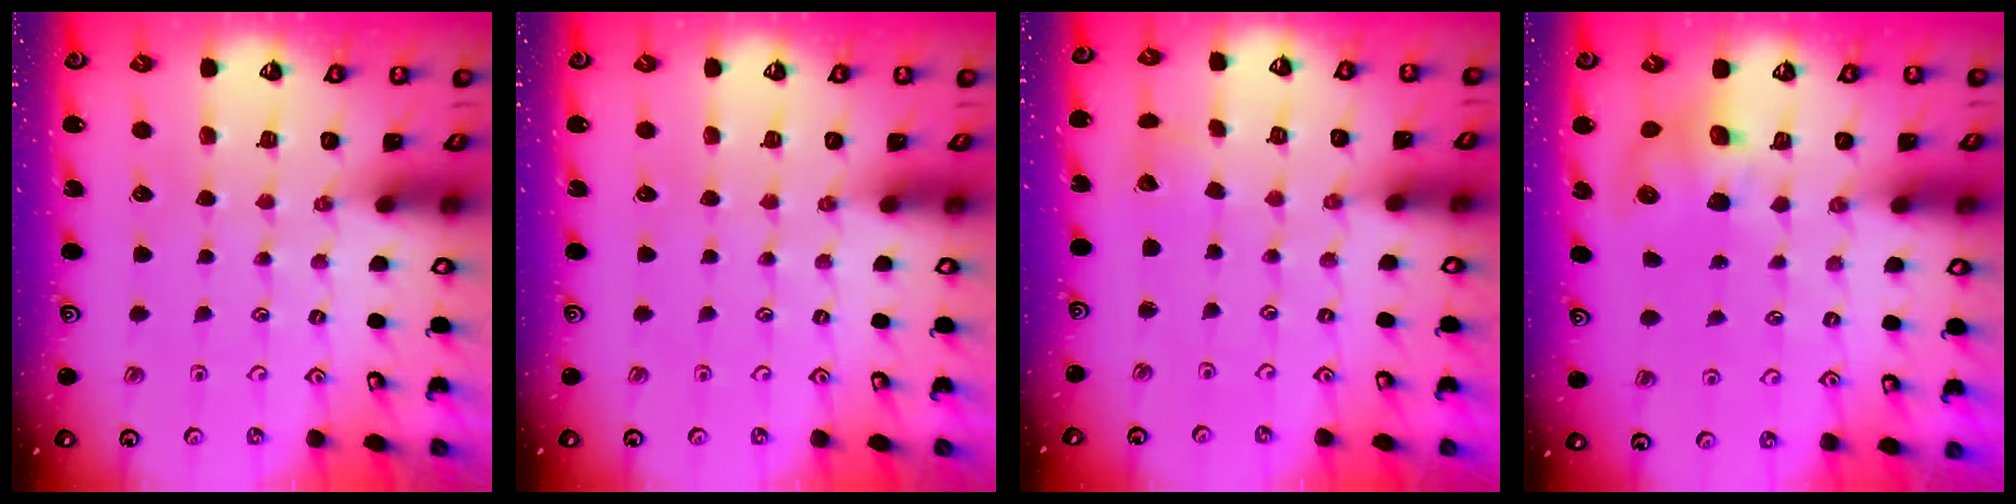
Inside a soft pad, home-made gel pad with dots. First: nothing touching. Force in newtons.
{"total": 0.0}
{"total": 2.2, "press": 2.2, "slide": 0.3}
{"total": 9.2, "press": 9.1, "slide": 1.2}